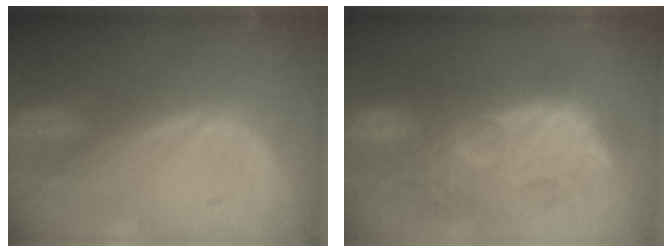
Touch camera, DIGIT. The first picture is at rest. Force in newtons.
{"total": 12.8, "press": 12.2, "slide": 3.9}